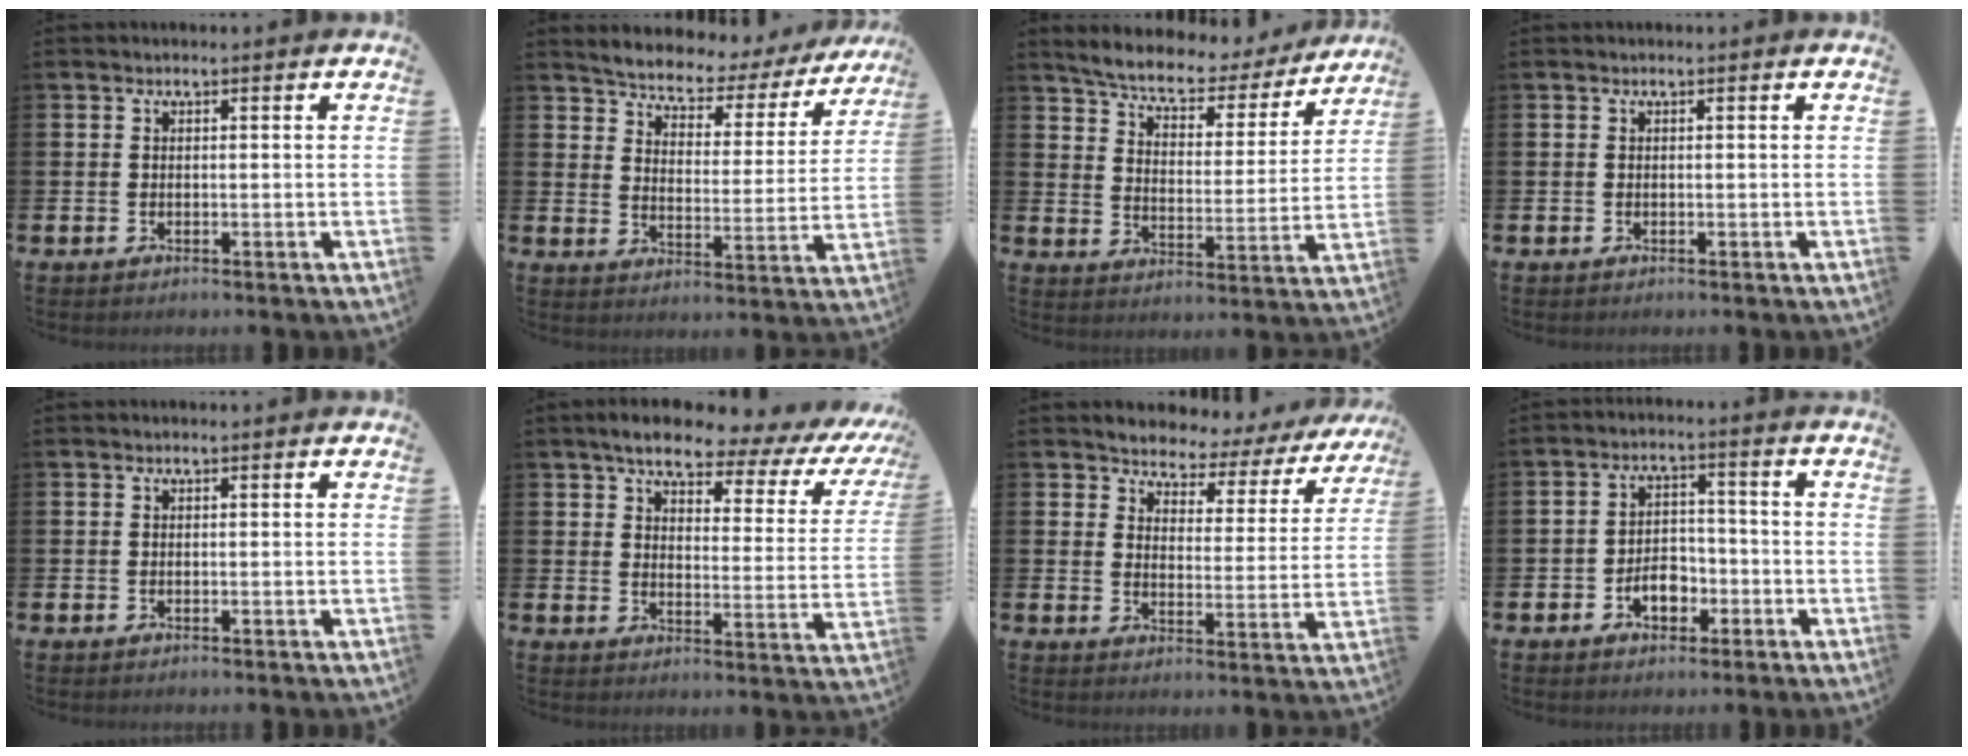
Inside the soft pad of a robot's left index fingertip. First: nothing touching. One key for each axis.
{"total": 5.1, "fx": 4.9, "fy": 1.4, "fz": 0.6, "tx": -0.044, "ty": -0.040, "tz": 0.079}
{"total": 6.7, "fx": 6.2, "fy": 1.7, "fz": 1.7, "tx": -0.061, "ty": -0.048, "tz": 0.103}
{"total": 0.0}
{"total": 0.0}
{"total": 6.4, "fx": 5.2, "fy": 2.0, "fz": 3.2, "tx": -0.067, "ty": -0.040, "tz": 0.078}
{"total": 3.4, "fx": 3.1, "fy": 1.3, "fz": -0.1, "tx": -0.027, "ty": -0.035, "tz": 0.045}
{"total": 4.3, "fx": -2.0, "fy": 2.8, "fz": 2.6, "tx": -0.043, "ty": 0.004, "tz": -0.041}